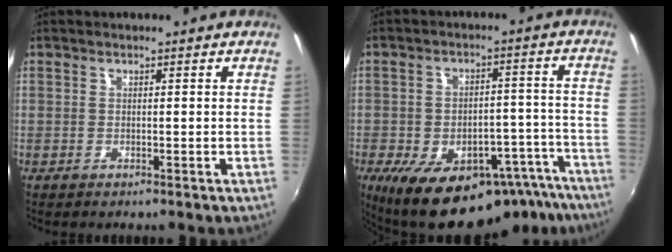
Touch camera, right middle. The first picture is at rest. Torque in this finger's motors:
{"motor_torque": [1.45, -0.69, 0.96, 0.21]}